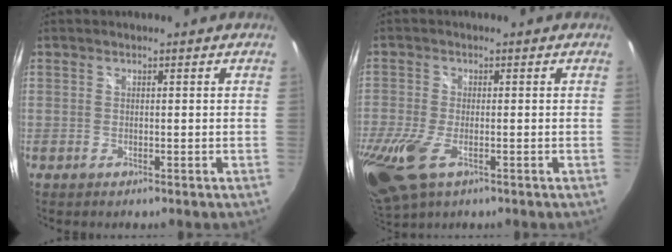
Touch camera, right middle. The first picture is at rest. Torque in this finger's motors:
{"motor_torque": [1.23, -0.91, 0.32, 0.21]}